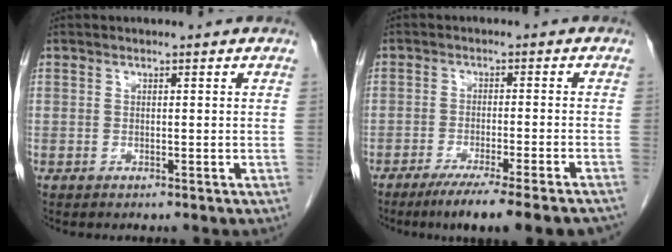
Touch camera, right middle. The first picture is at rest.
{"total": 13.7, "force": [-11.4, -0.4, 7.6], "torque": [-0.082, -0.034, -0.164]}